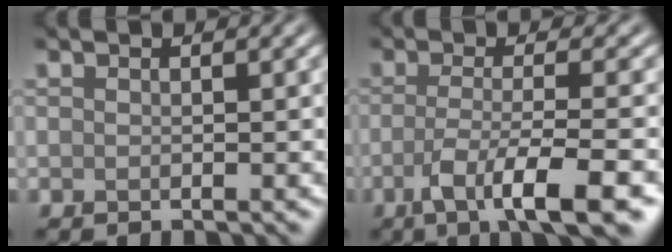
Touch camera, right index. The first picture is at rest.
{"total": 6.8, "force": [-2.7, 1.4, 6.1], "torque": [-0.100, -0.010, -0.052]}